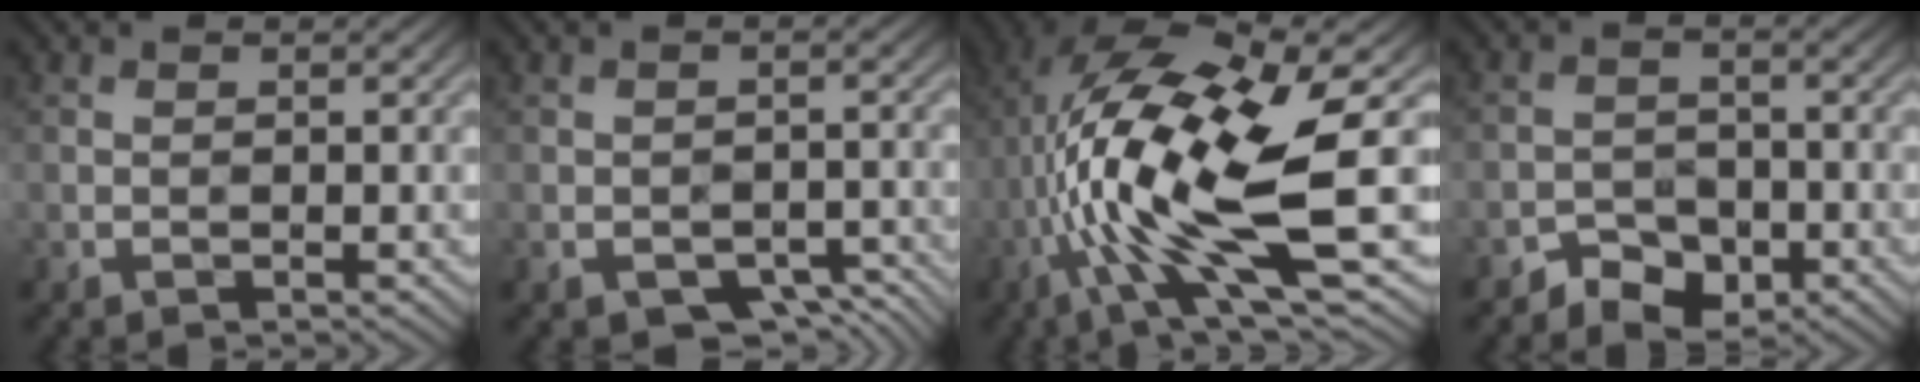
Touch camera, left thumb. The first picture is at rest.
{"total": 6.6, "force": [-4.8, 3.7, 2.7], "torque": [-0.026, 0.000, -0.053]}
{"total": 15.5, "force": [-1.9, 4.2, 14.8], "torque": [-0.286, 0.006, -0.022]}
{"total": 3.8, "force": [-2.9, 2.2, 1.1], "torque": [-0.014, -0.002, -0.053]}